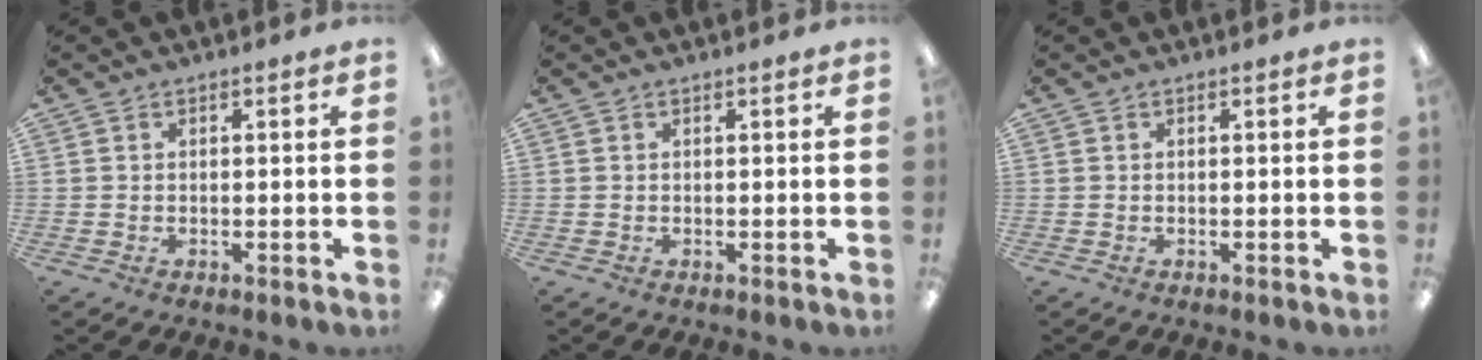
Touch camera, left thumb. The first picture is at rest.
{"total": 0.0}
{"total": 0.0}